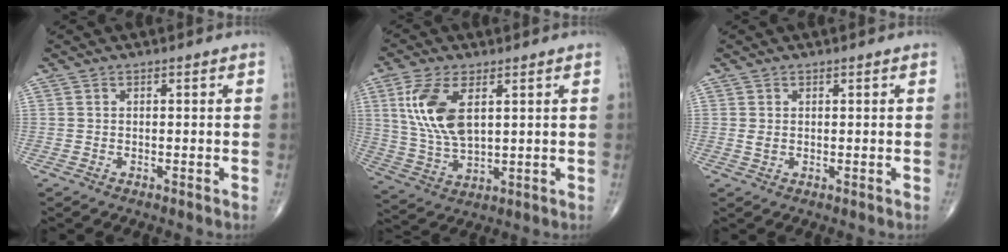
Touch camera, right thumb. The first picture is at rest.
{"total": 12.0, "force": [3.7, 5.9, 9.7], "torque": [-0.203, -0.012, 0.079]}
{"total": 1.1, "force": [0.3, 0.7, 0.7], "torque": [-0.013, -0.003, 0.010]}